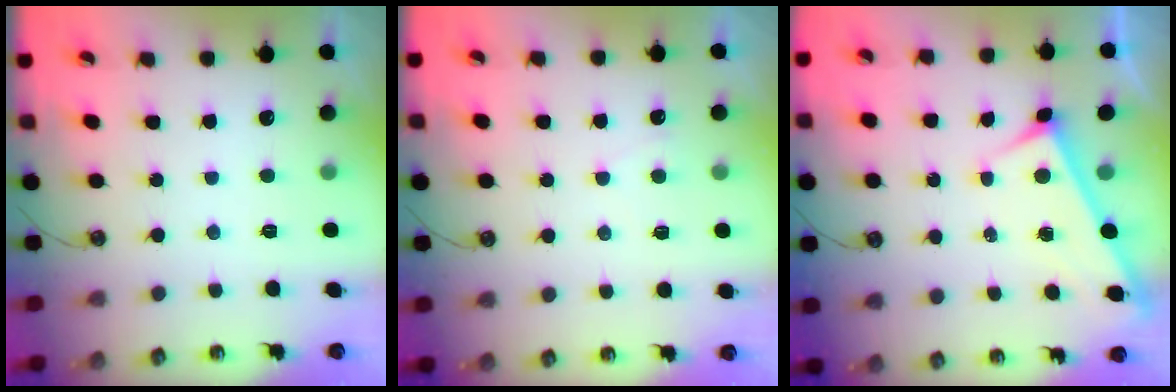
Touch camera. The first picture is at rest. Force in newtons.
{"total": 1.9, "press": 1.9, "slide": 0.3}
{"total": 3.3, "press": 3.3, "slide": 0.3}